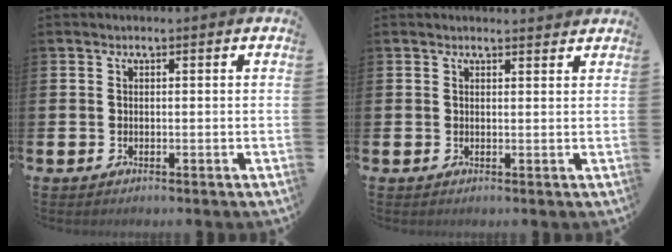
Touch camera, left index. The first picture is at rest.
{"total": 1.2, "force": [1.2, 0.2, 0.0], "torque": [0.011, -0.006, 0.019]}